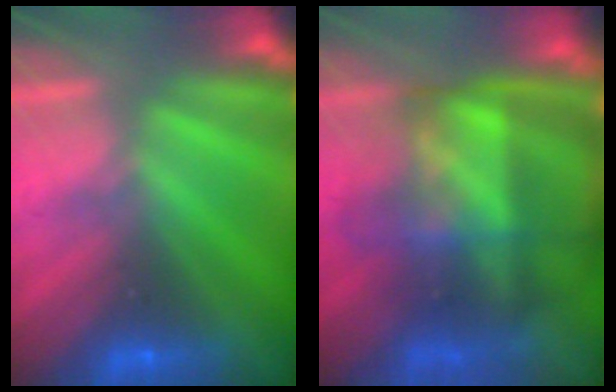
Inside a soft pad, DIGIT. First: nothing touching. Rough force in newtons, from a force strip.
{"total": 7.3}